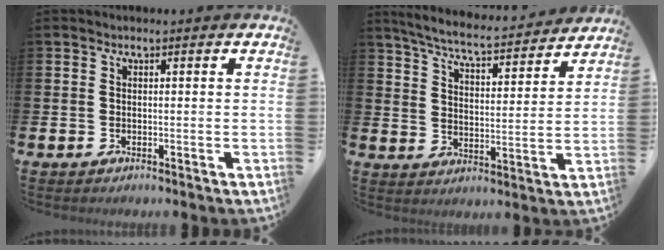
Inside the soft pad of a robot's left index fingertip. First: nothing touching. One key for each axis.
{"total": 6.5, "fx": 6.2, "fy": 0.4, "fz": 1.9, "tx": -0.069, "ty": -0.044, "tz": 0.106}